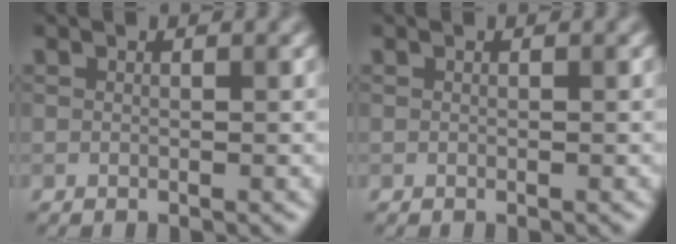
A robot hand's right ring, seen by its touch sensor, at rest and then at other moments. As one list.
[{"total": 0.0}]